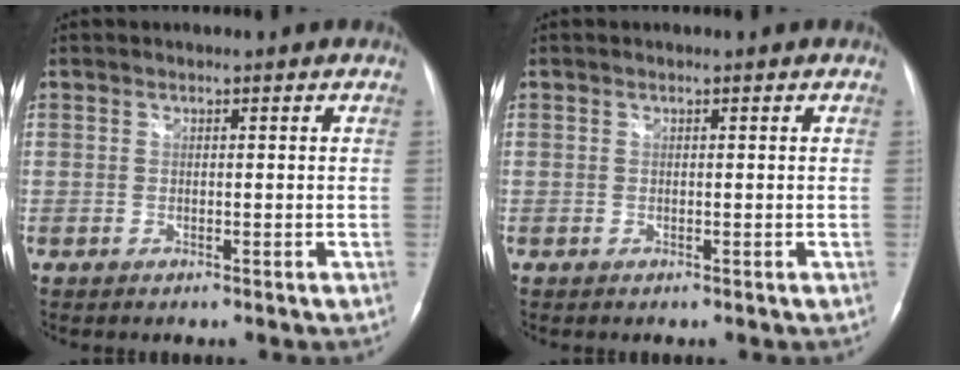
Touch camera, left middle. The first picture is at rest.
{"total": 0.0}